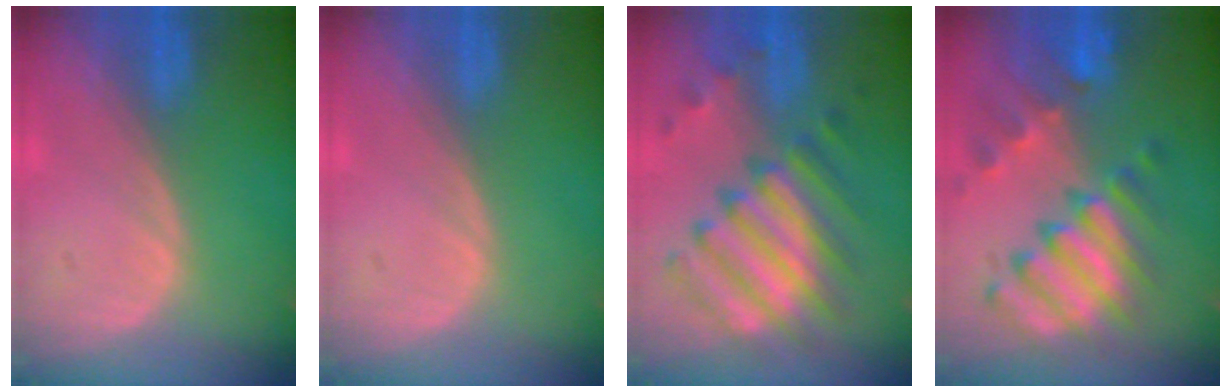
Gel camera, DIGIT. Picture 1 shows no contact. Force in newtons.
{"total": 0.0}
{"total": 10.2, "press": 9.9, "slide": 2.6}
{"total": 11.3, "press": 9.8, "slide": 5.7}